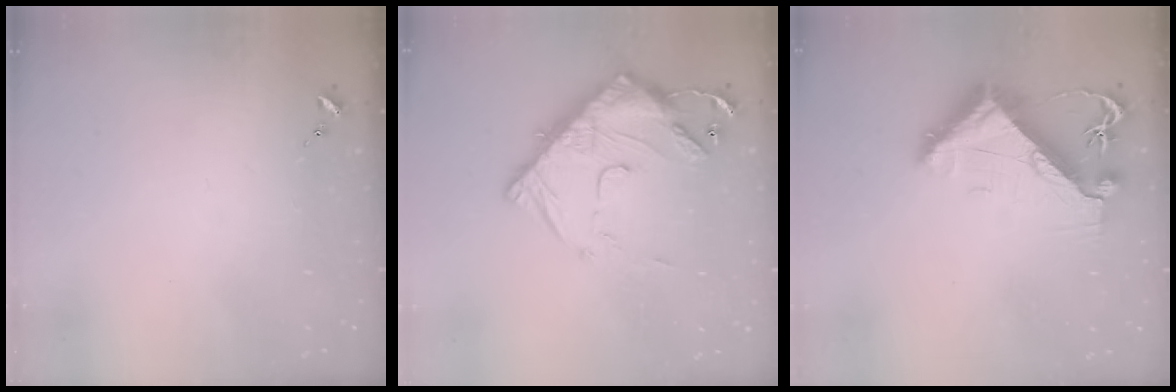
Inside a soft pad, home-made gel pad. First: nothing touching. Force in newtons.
{"total": 16.8, "press": 16.7, "slide": 1.2}
{"total": 10.3, "press": 10.2, "slide": 1.5}